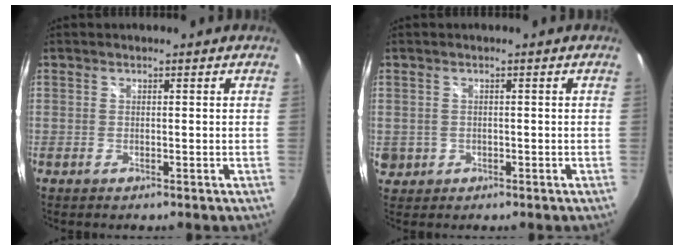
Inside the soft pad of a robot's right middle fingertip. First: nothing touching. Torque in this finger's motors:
{"motor_torque": [0.26, -0.28, 0.03, 0.01]}